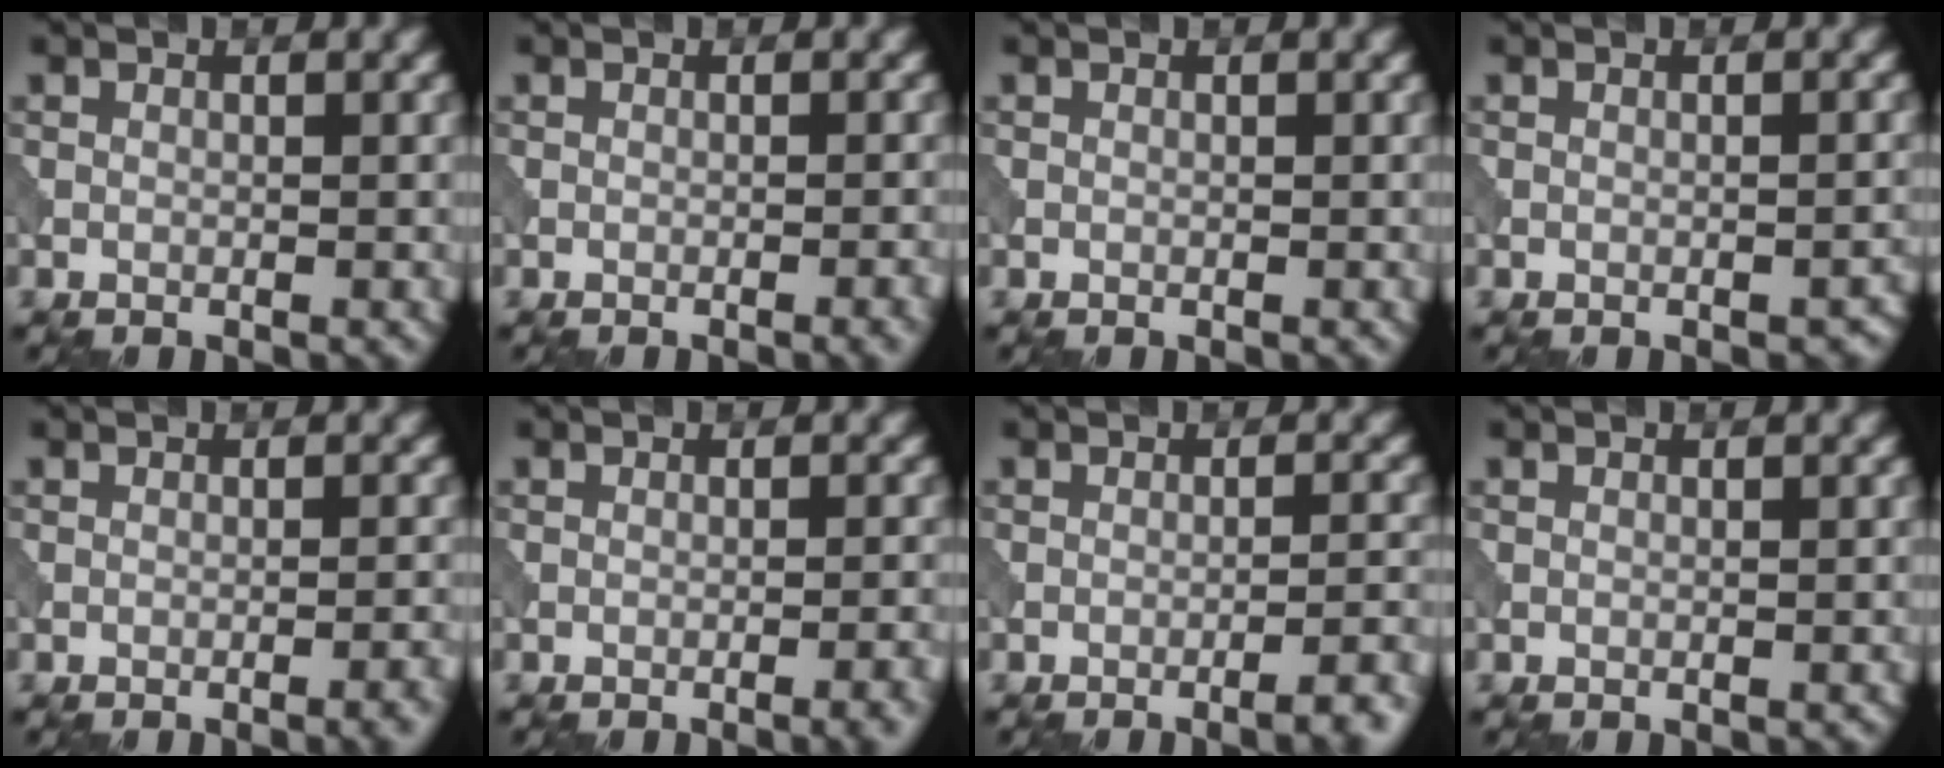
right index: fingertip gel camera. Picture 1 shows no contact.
{"total": 1.4, "force": [-0.6, 0.3, 1.2], "torque": [-0.011, 0.003, -0.009]}
{"total": 0.0}
{"total": 1.1, "force": [-0.9, 0.4, 0.6], "torque": [-0.009, 0.003, -0.008]}
{"total": 2.0, "force": [-1.0, 0.5, 1.7], "torque": [-0.015, 0.006, -0.016]}
{"total": 2.3, "force": [-1.2, 0.5, 1.9], "torque": [-0.019, 0.007, -0.019]}
{"total": 3.9, "force": [-2.4, 0.9, 2.9], "torque": [-0.030, 0.019, -0.040]}
{"total": 0.0}